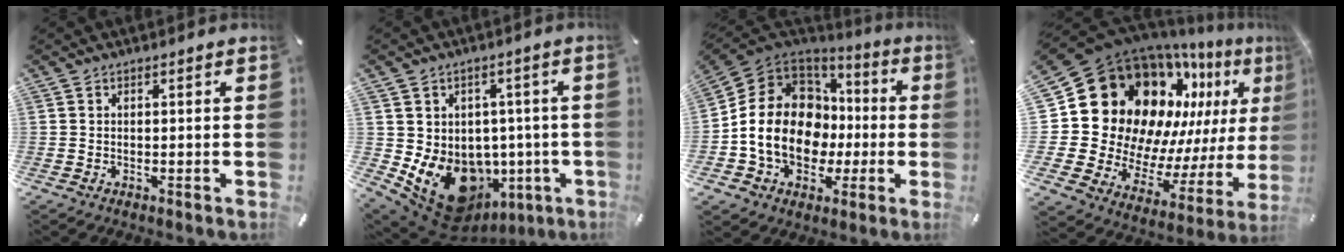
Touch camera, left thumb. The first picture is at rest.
{"total": 14.9, "force": [-5.2, 11.4, 8.2], "torque": [-0.121, 0.005, -0.073]}
{"total": 18.2, "force": [-1.9, 14.4, 11.0], "torque": [-0.236, 0.005, -0.030]}
{"total": 23.0, "force": [10.4, 17.2, 11.2], "torque": [-0.186, -0.125, 0.236]}